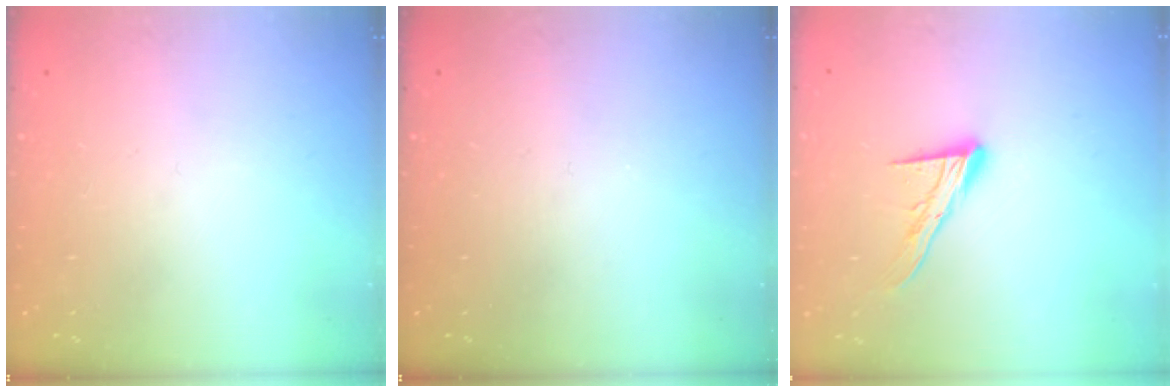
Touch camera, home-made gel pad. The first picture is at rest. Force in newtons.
{"total": 0.0}
{"total": 12.0, "press": 12.0, "slide": 1.0}